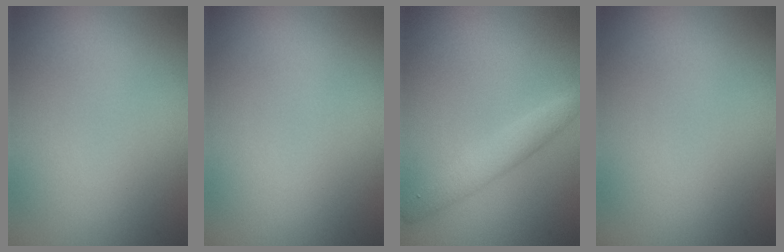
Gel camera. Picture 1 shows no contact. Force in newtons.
{"total": 0.0}
{"total": 2.6, "press": 2.6, "slide": 0.1}
{"total": 0.0}